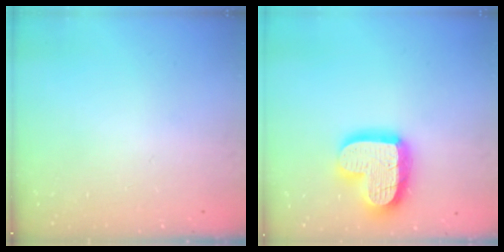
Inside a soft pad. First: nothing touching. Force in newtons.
{"total": 17.7, "press": 17.7, "slide": 1.5}